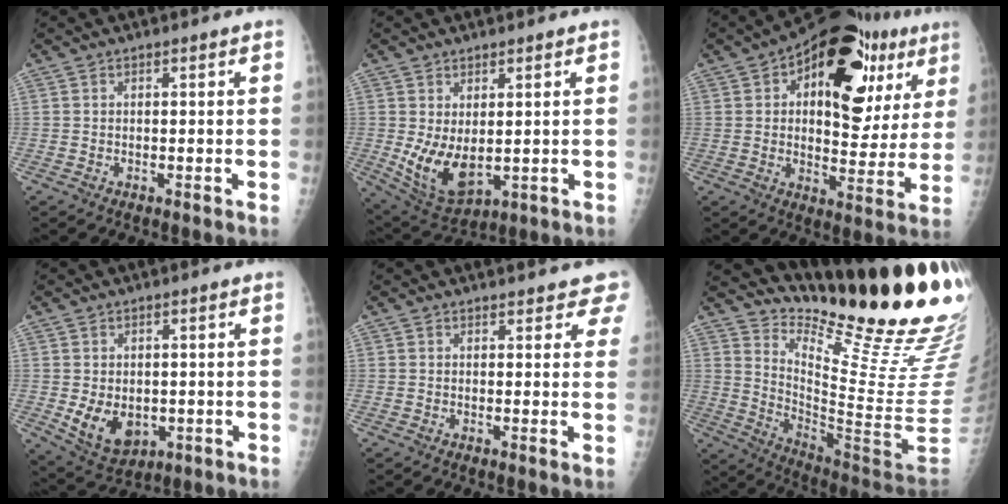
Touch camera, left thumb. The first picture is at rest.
{"total": 9.0, "force": [0.2, 5.4, 7.2], "torque": [-0.118, -0.021, 0.025]}
{"total": 24.3, "force": [9.7, 12.4, 18.5], "torque": [-0.209, -0.002, 0.134]}
{"total": 8.3, "force": [-1.3, 6.0, 5.6], "torque": [-0.071, -0.011, -0.001]}
{"total": 3.7, "force": [3.3, 1.5, 0.7], "torque": [0.027, -0.012, 0.019]}
{"total": 24.0, "force": [20.0, 2.0, 13.2], "torque": [-0.163, -0.204, 0.282]}